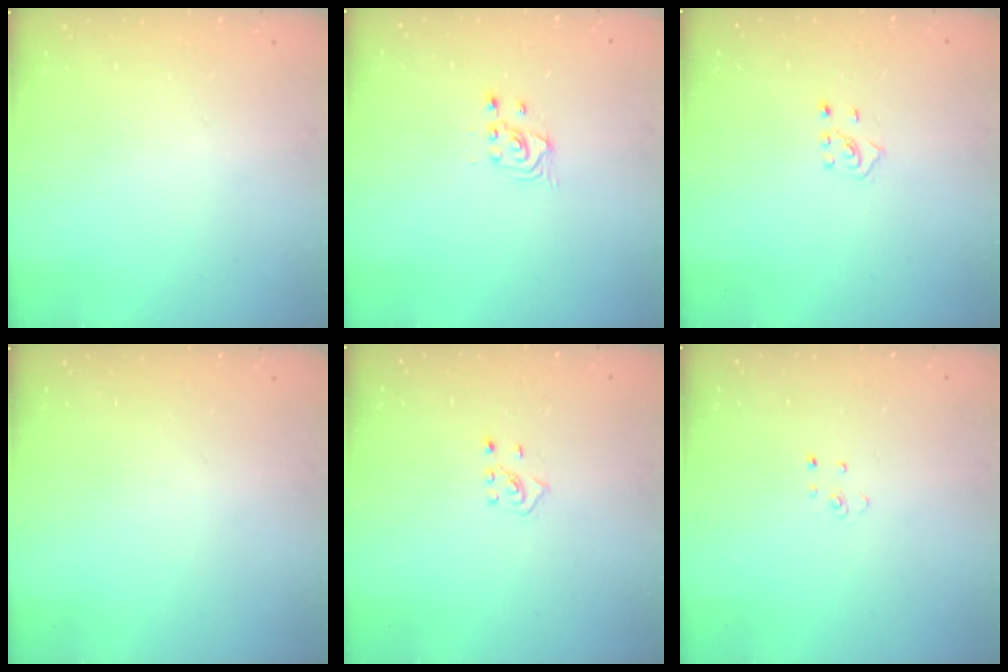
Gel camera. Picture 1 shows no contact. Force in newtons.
{"total": 2.4, "press": 2.3, "slide": 0.2}
{"total": 4.2, "press": 4.1, "slide": 0.7}
{"total": 0.0}
{"total": 4.2, "press": 4.1, "slide": 0.7}
{"total": 2.7, "press": 2.7, "slide": 0.3}